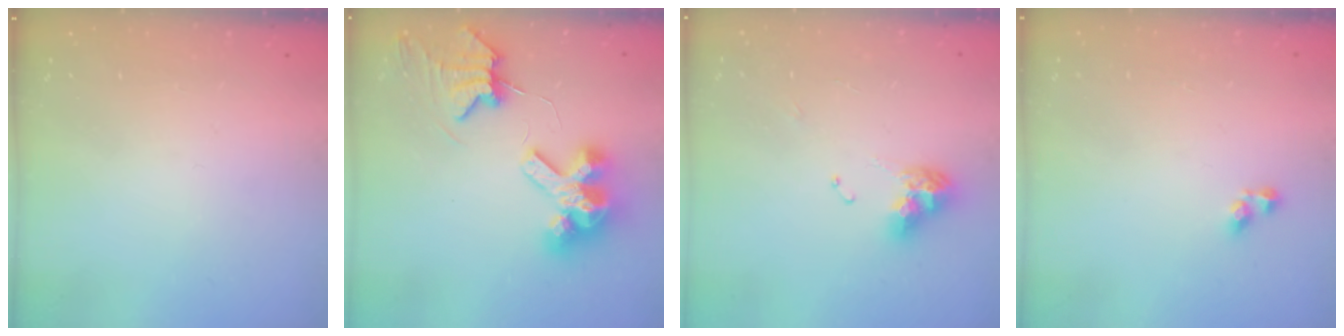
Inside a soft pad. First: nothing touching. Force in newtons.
{"total": 9.1, "press": 9.0, "slide": 1.3}
{"total": 9.4, "press": 9.4, "slide": 1.1}
{"total": 3.6, "press": 3.6, "slide": 0.1}